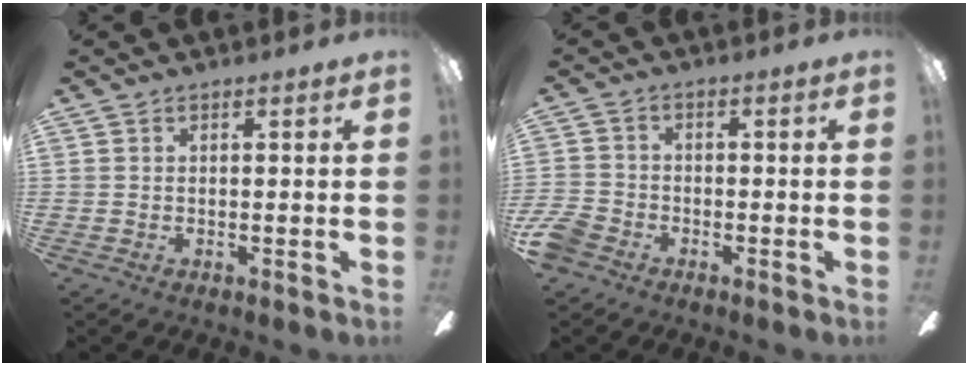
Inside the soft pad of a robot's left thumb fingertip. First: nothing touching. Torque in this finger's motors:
{"motor_torque": [-0.62, 0.72, 0.20, -0.06, 0.00]}